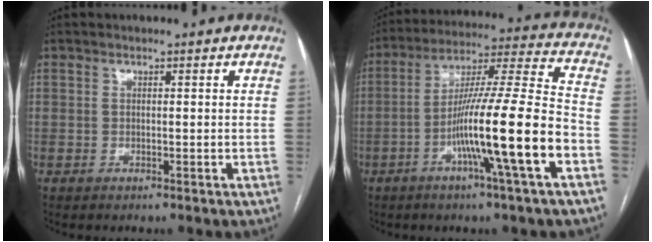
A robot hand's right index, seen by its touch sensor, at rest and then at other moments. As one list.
[{"total": 17.5, "force": [-6.2, -1.1, 16.4], "torque": [-0.281, -0.001, -0.110]}]